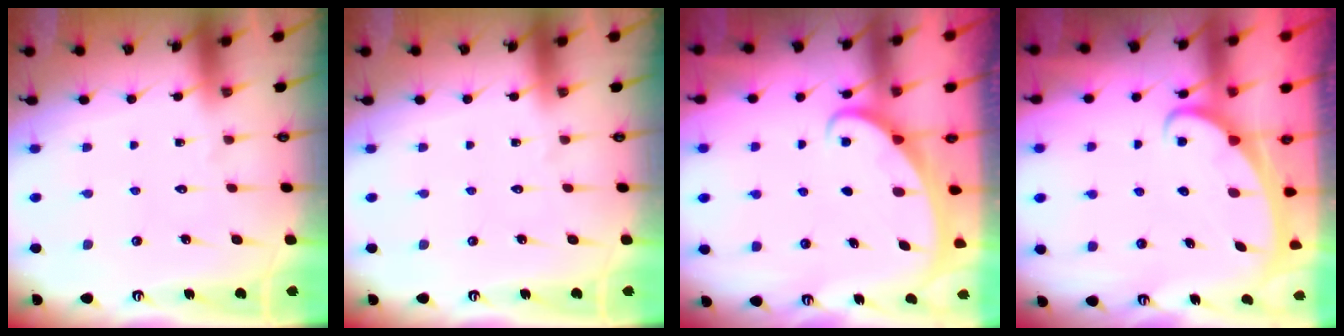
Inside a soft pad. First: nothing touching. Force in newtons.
{"total": 0.0}
{"total": 2.2, "press": 2.2, "slide": 0.1}
{"total": 2.1, "press": 2.1, "slide": 0.2}